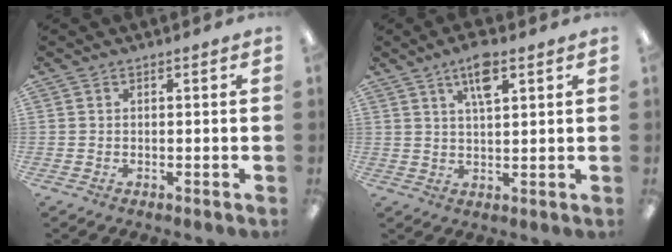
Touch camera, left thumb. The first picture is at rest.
{"total": 6.6, "force": [4.0, 1.9, 4.8], "torque": [-0.081, -0.006, 0.063]}